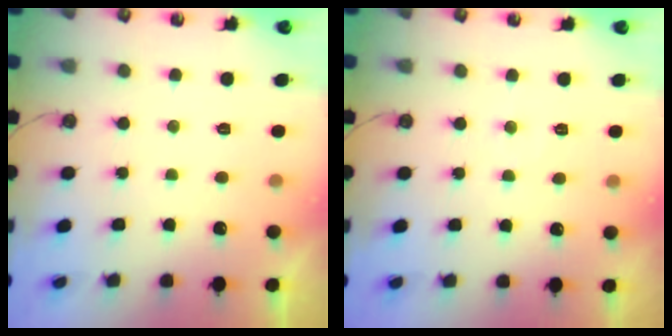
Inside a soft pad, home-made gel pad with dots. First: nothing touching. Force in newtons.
{"total": 4.2, "press": 4.1, "slide": 0.6}